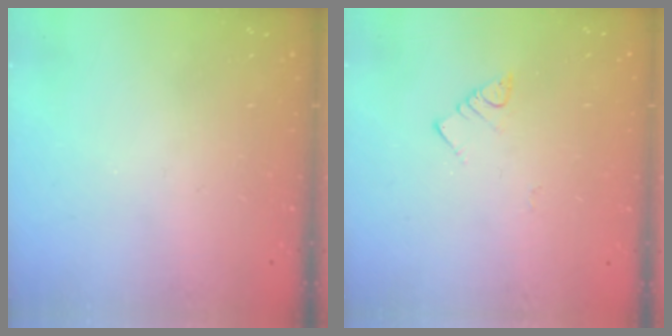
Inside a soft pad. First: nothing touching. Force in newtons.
{"total": 3.0, "press": 3.0, "slide": 0.2}